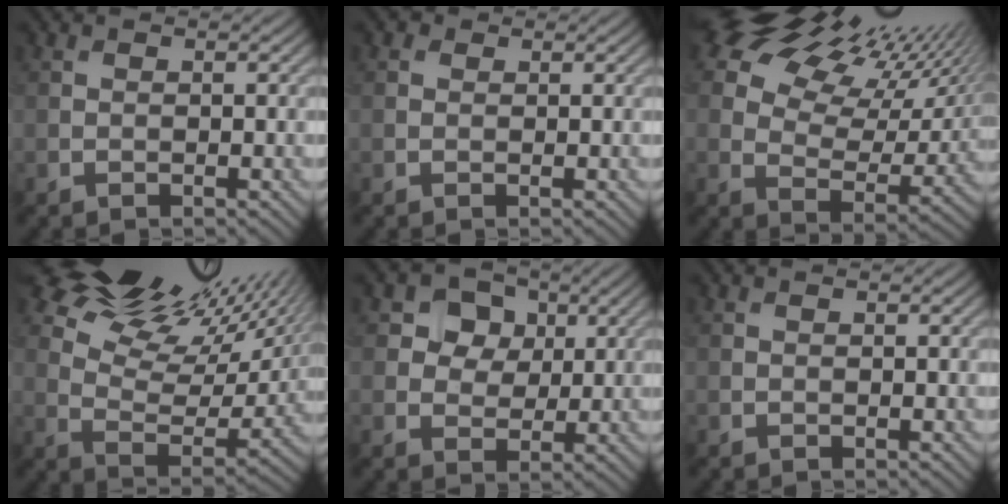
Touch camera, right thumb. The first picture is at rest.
{"total": 0.5, "force": [0.2, 0.5, 0.1], "torque": [-0.002, 0.002, 0.001]}
{"total": 18.7, "force": [13.0, 7.0, 11.6], "torque": [-0.221, 0.049, 0.180]}
{"total": 18.4, "force": [13.3, 6.8, 10.8], "torque": [-0.212, 0.041, 0.197]}
{"total": 6.0, "force": [2.4, 4.8, 2.6], "torque": [-0.075, 0.002, 0.041]}
{"total": 0.0}